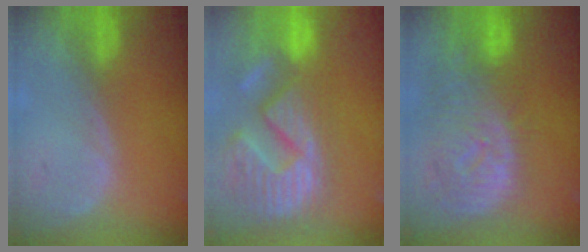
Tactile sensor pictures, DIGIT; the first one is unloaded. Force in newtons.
{"total": 15.4, "press": 12.6, "slide": 8.8}
{"total": 12.0, "press": 10.4, "slide": 6.0}